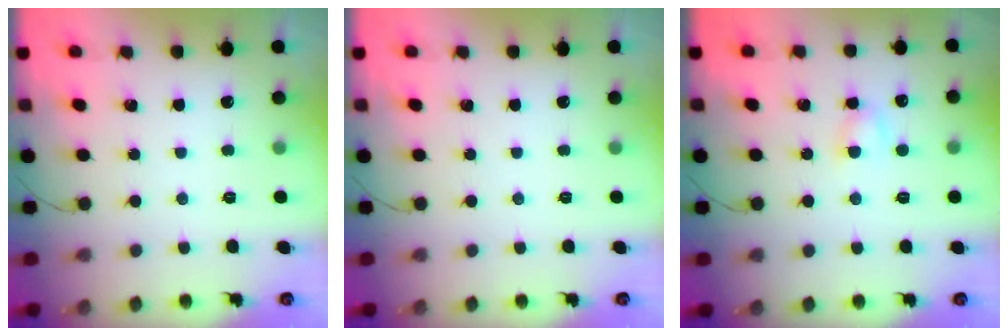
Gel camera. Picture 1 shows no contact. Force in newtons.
{"total": 0.0}
{"total": 3.6, "press": 3.4, "slide": 1.1}